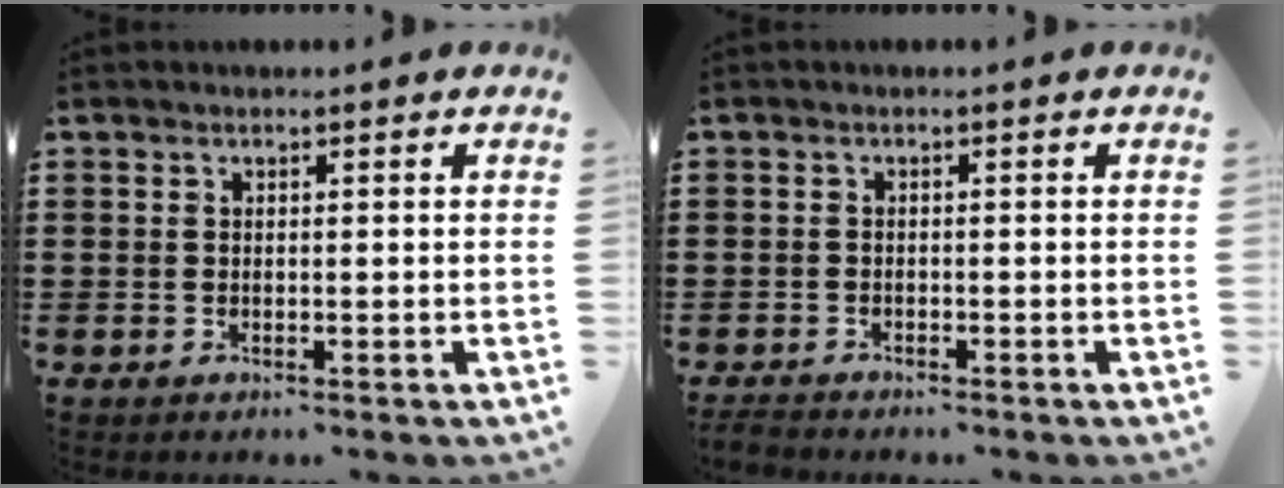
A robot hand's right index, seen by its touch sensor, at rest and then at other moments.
{"total": 1.3, "force": [-1.2, 0.3, 0.2], "torque": [-0.008, 0.000, -0.025]}